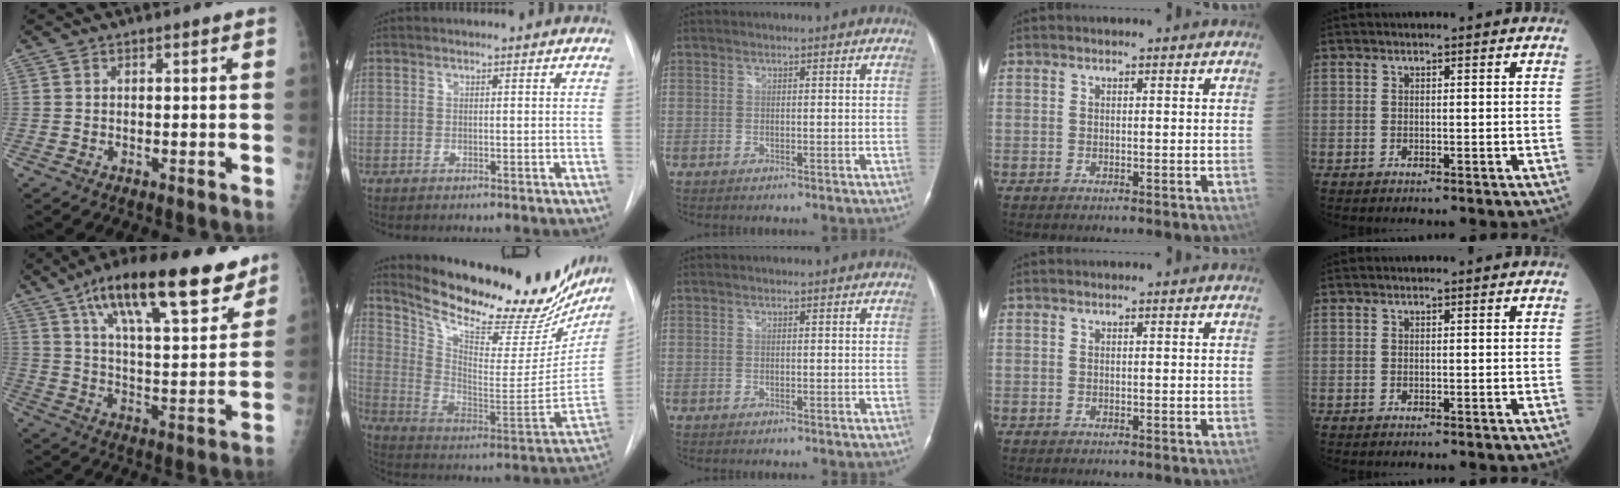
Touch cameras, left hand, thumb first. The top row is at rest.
{"thumb": {"total": 23.2, "force": [14.3, 7.8, 16.6], "torque": [-0.232, -0.037, 0.228]}, "index": {"total": 29.2, "force": [24.0, 8.7, 14.2], "torque": [-0.228, -0.032, 0.336]}}